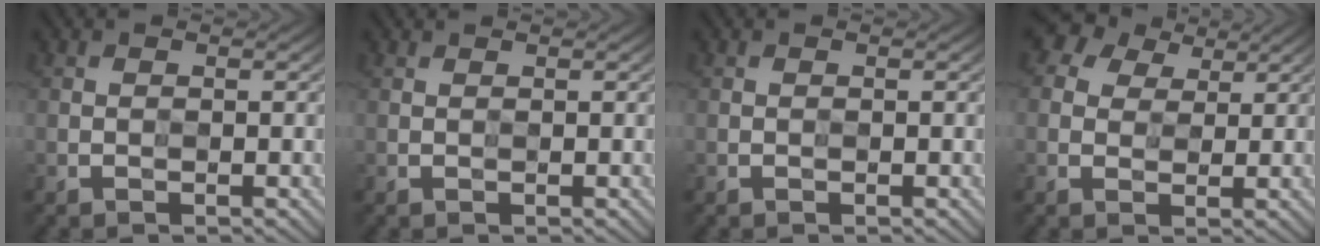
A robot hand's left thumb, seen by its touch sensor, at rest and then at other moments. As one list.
[{"total": 0.6, "force": [0.6, -0.1, -0.1], "torque": [0.003, 0.003, 0.016]}, {"total": 0.0}, {"total": 7.1, "force": [4.6, 4.9, 2.3], "torque": [-0.060, 0.021, 0.080]}]